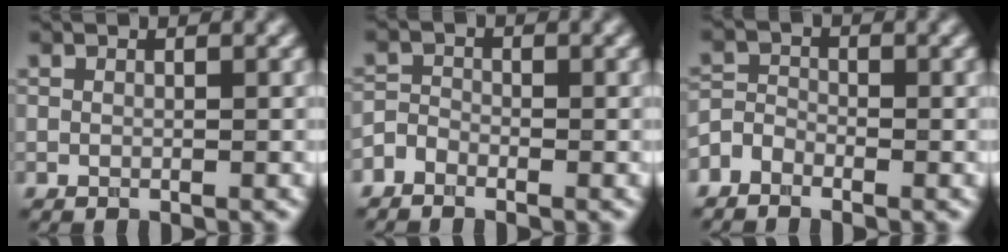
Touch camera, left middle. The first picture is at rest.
{"total": 1.6, "force": [-1.2, 0.9, 0.4], "torque": [-0.006, 0.005, -0.032]}
{"total": 2.0, "force": [-1.5, 1.1, 0.5], "torque": [-0.012, 0.006, -0.040]}